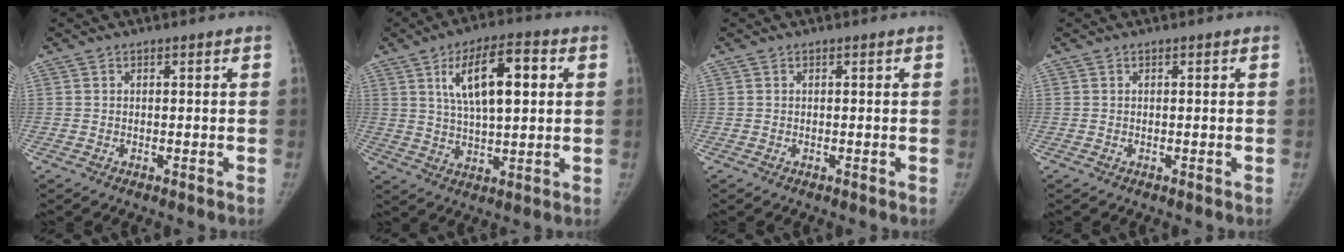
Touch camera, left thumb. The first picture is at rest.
{"total": 13.1, "force": [4.0, 5.2, 11.4], "torque": [-0.177, -0.001, 0.067]}
{"total": 0.0}
{"total": 0.0}